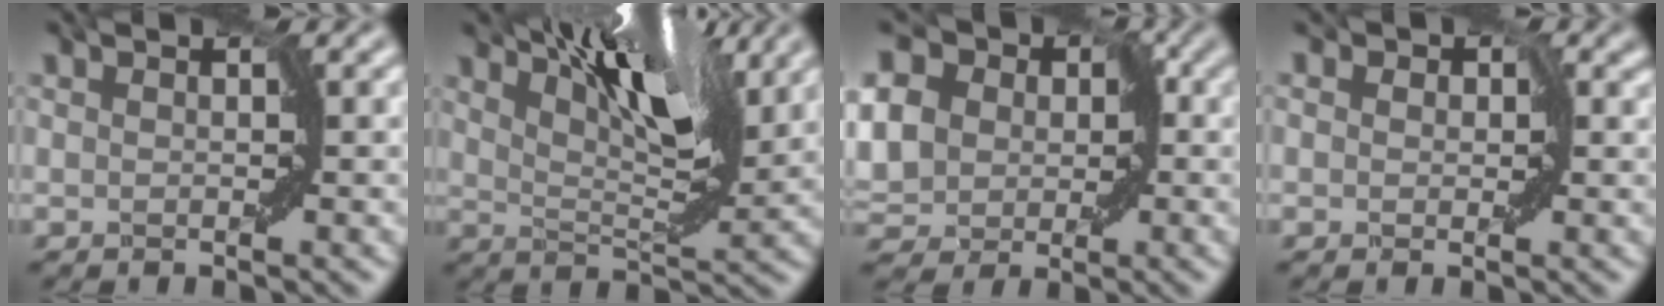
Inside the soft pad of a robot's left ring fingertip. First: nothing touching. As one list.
[{"total": 7.5, "force": [4.8, 2.1, 5.4], "torque": [-0.076, 0.004, 0.080]}, {"total": 10.8, "force": [1.7, 9.3, 5.3], "torque": [-0.125, 0.016, 0.020]}, {"total": 1.0, "force": [0.0, 1.0, 0.0], "torque": [0.009, -0.004, 0.000]}]